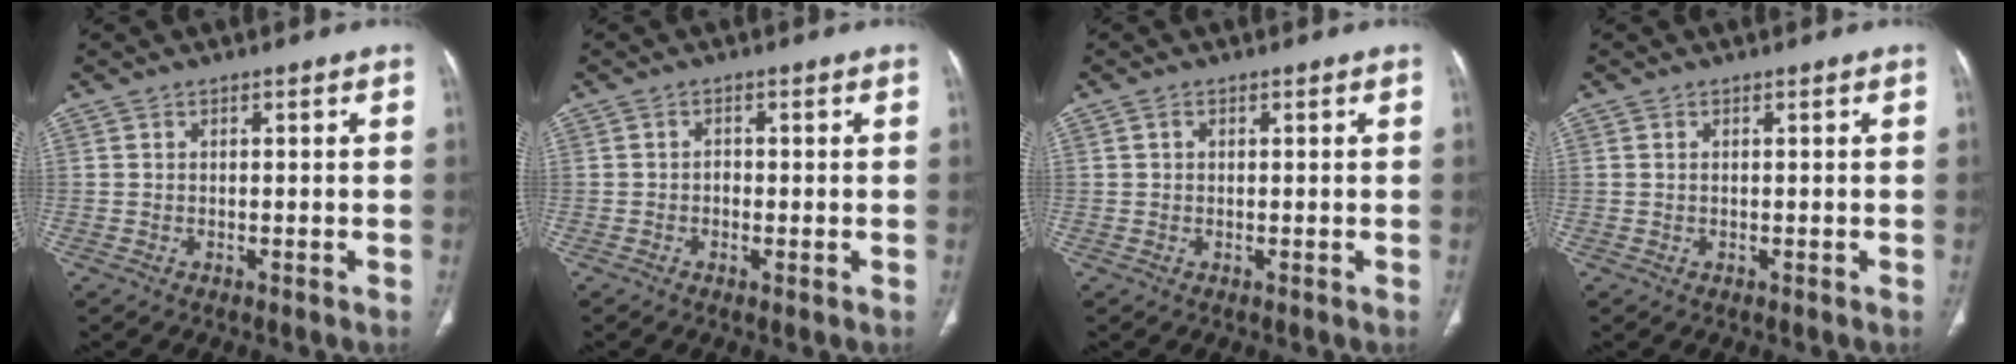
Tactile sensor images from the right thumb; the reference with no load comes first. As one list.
[{"total": 1.7, "force": [-0.3, 1.0, 1.4], "torque": [-0.022, 0.000, -0.008]}, {"total": 0.8, "force": [0.2, 0.6, 0.4], "torque": [-0.007, 0.003, 0.004]}, {"total": 0.0}]